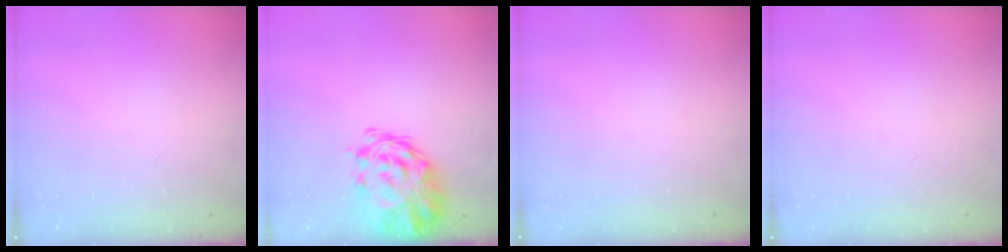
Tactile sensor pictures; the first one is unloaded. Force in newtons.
{"total": 5.8, "press": 5.5, "slide": 2.1}
{"total": 0.0}
{"total": 0.0}